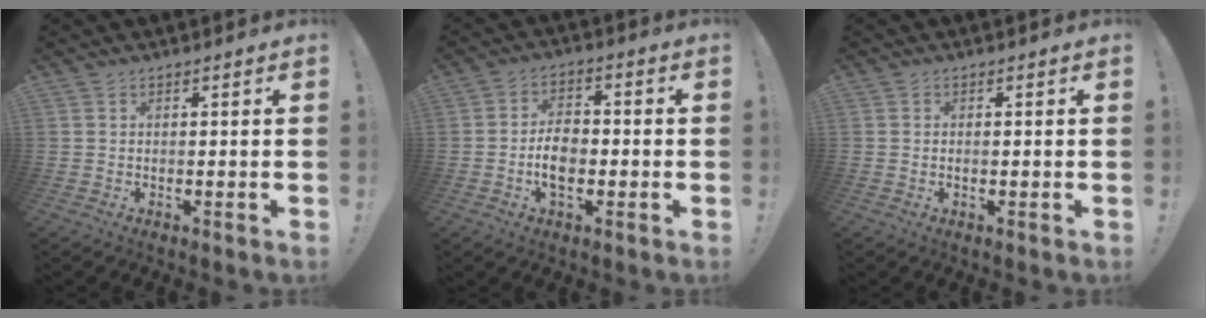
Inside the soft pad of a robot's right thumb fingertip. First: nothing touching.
{"total": 7.5, "force": [-2.1, 4.6, 5.5], "torque": [-0.098, 0.004, -0.041]}
{"total": 0.6, "force": [-0.3, 0.1, 0.5], "torque": [-0.011, 0.000, -0.004]}